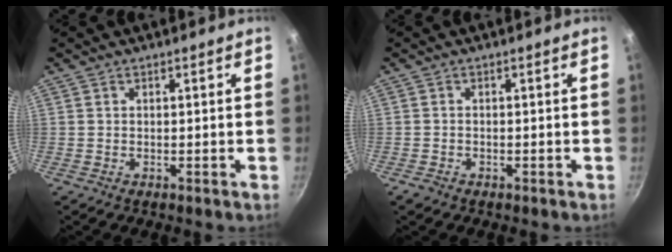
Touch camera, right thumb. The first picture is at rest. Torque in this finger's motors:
{"motor_torque": [0.49, 0.18, -0.27, -0.14, -0.01]}